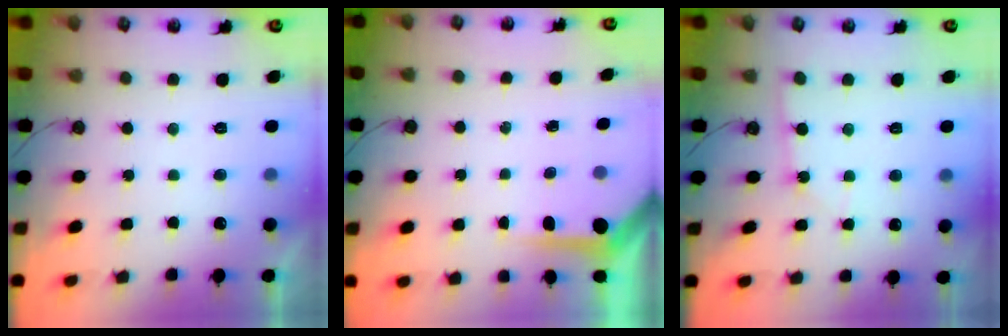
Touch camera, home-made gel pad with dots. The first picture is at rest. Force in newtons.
{"total": 3.9, "press": 3.9, "slide": 0.4}
{"total": 2.7, "press": 2.7, "slide": 0.4}